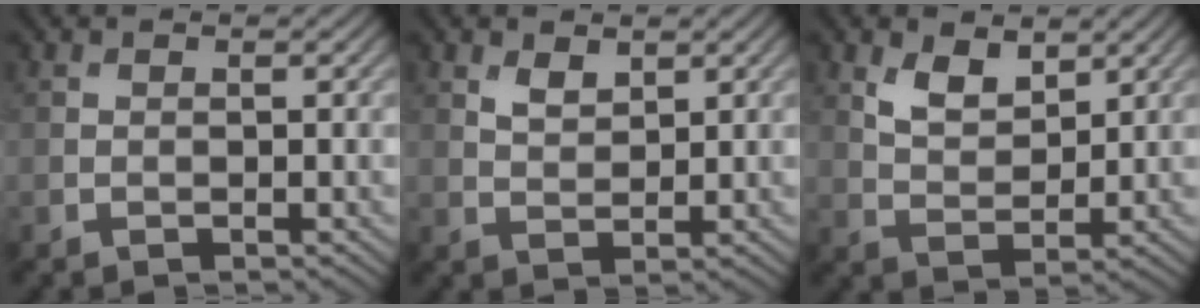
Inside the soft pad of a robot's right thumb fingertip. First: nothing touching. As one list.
[{"total": 2.4, "force": [1.6, 1.3, 1.3], "torque": [-0.029, -0.004, 0.035]}, {"total": 4.6, "force": [2.8, 2.4, 2.7], "torque": [-0.061, -0.009, 0.057]}]